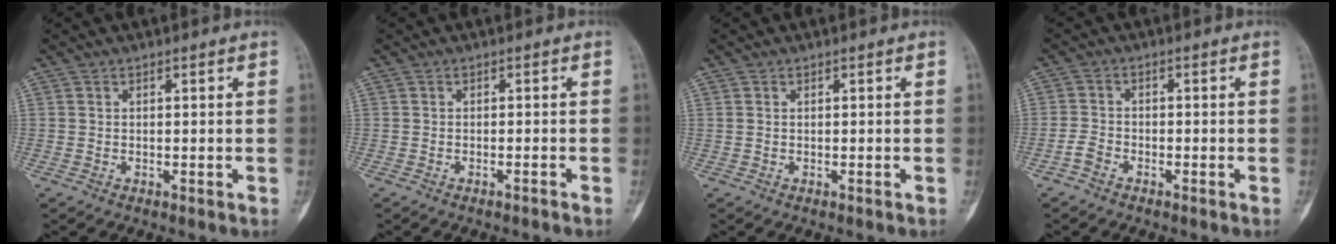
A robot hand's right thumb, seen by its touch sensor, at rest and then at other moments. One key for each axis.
{"total": 1.1, "fx": -0.9, "fy": -0.2, "fz": 0.6, "tx": -0.019, "ty": 0.013, "tz": -0.006}
{"total": 0.0}
{"total": 2.4, "fx": -1.7, "fy": 1.3, "fz": 1.1, "tx": -0.019, "ty": 0.009, "tz": -0.038}